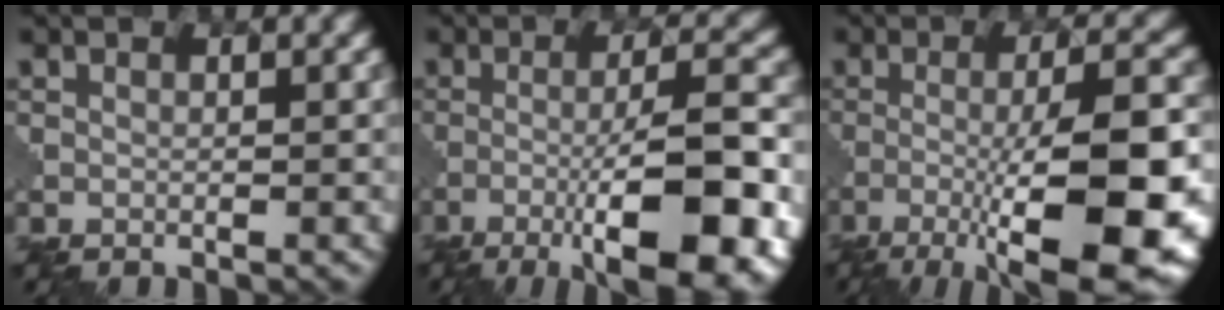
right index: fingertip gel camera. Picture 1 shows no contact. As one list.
[{"total": 11.7, "force": [-4.8, 2.7, 10.3], "torque": [-0.152, -0.001, -0.071]}, {"total": 12.1, "force": [-4.5, 3.0, 10.9], "torque": [-0.173, -0.005, -0.070]}]